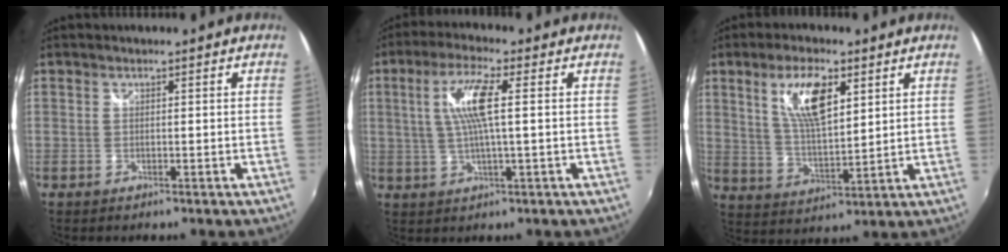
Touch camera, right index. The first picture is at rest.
{"total": 8.3, "force": [1.5, 0.8, 8.2], "torque": [-0.158, 0.004, 0.030]}
{"total": 10.5, "force": [4.8, 3.8, 8.6], "torque": [-0.157, 0.004, 0.095]}